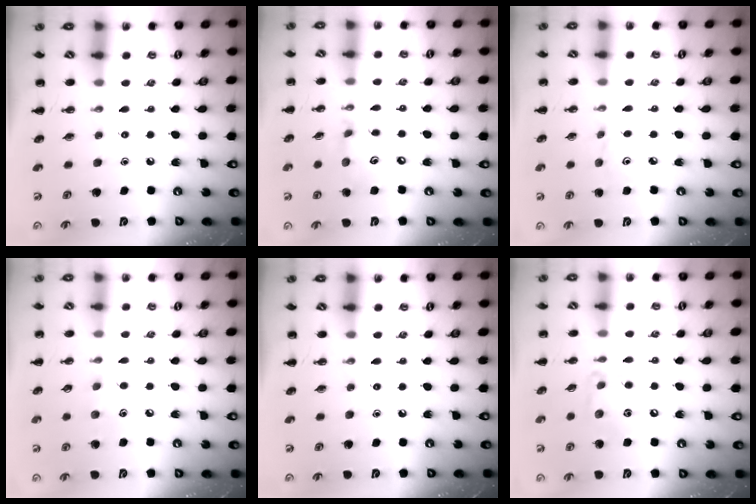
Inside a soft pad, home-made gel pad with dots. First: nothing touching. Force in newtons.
{"total": 6.4, "press": 6.4, "slide": 0.5}
{"total": 3.1, "press": 3.0, "slide": 0.8}
{"total": 4.7, "press": 4.5, "slide": 1.1}
{"total": 0.0}
{"total": 9.1, "press": 9.1, "slide": 0.4}